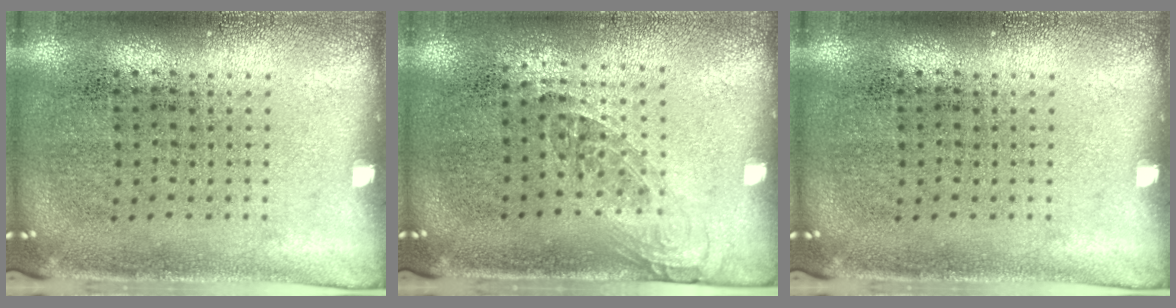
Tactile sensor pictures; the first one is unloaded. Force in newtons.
{"total": 1.2, "press": 1.0, "slide": 0.7}
{"total": 0.0}